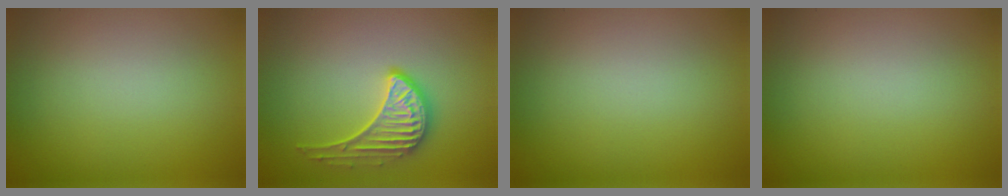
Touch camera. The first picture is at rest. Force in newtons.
{"total": 3.5, "press": 3.0, "slide": 1.8}
{"total": 0.0}
{"total": 0.0}